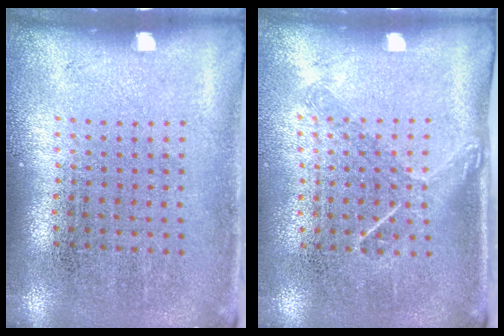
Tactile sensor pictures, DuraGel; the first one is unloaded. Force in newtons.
{"total": 1.2, "press": 0.9, "slide": 0.9}